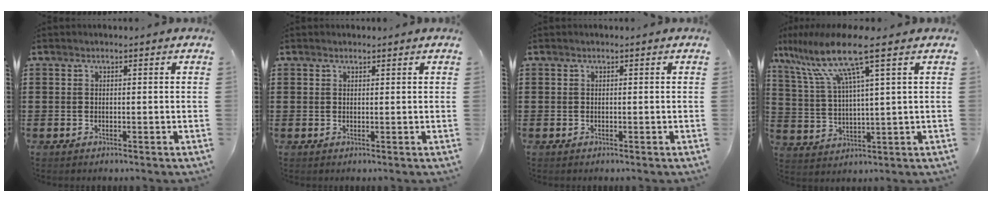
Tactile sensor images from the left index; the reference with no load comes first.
{"total": 0.6, "force": [0.6, 0.3, 0.0], "torque": [-0.003, 0.001, 0.012]}
{"total": 0.0}
{"total": 11.6, "force": [6.6, 0.8, 9.5], "torque": [-0.225, -0.025, 0.103]}